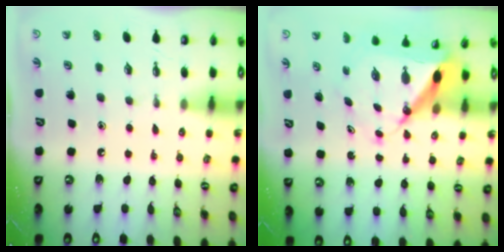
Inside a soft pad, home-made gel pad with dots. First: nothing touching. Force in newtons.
{"total": 8.5, "press": 8.5, "slide": 0.8}